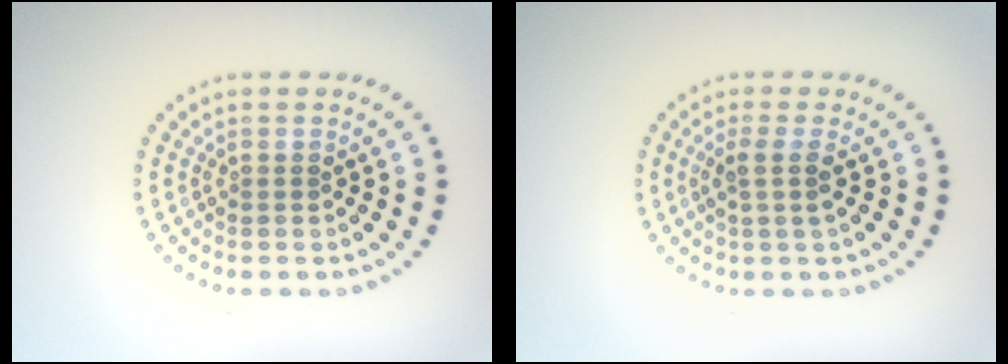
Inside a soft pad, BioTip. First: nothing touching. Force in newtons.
{"total": 1.9, "press": 1.5, "slide": 1.2}